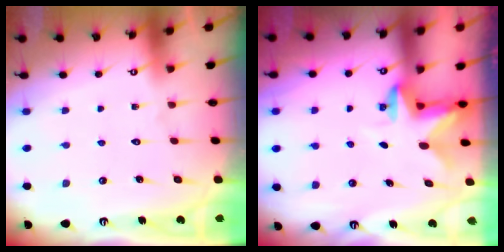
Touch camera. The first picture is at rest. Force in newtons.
{"total": 2.7, "press": 2.6, "slide": 0.6}